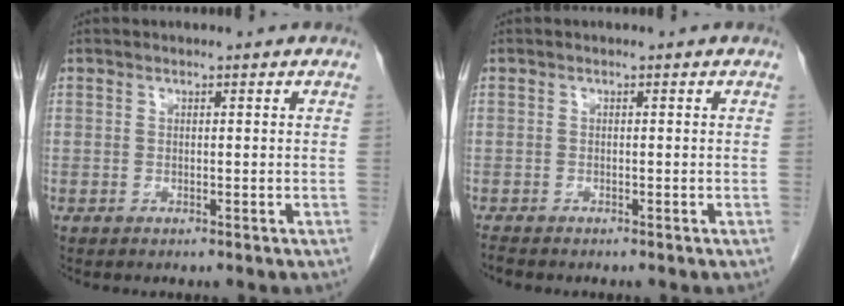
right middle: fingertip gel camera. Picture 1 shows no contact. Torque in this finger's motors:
{"motor_torque": [0.17, 0.00, -0.02, 0.00]}